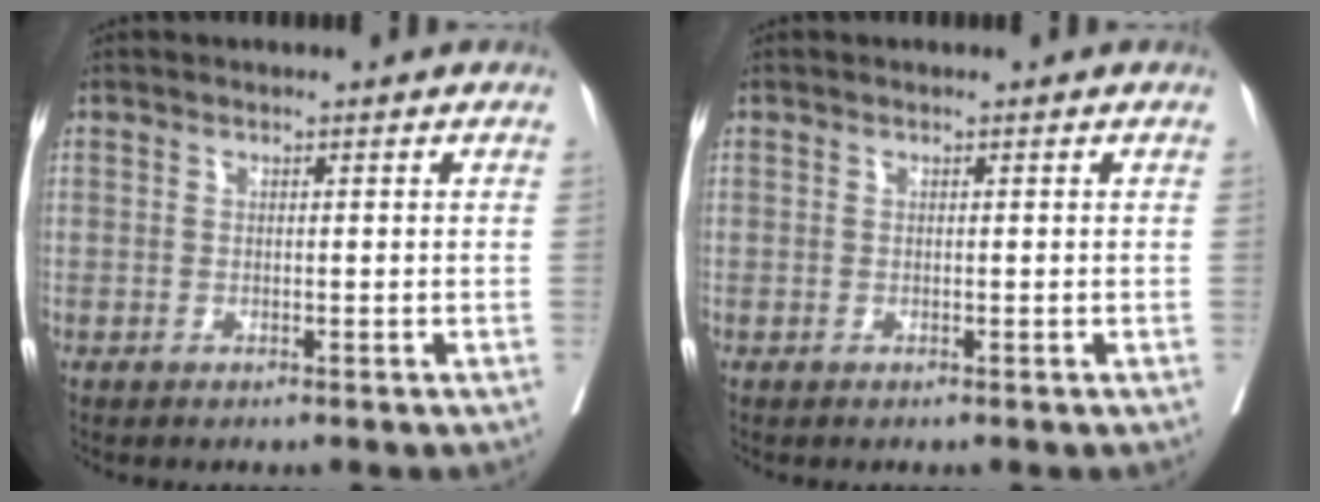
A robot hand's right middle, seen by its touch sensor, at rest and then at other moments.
{"total": 0.0}